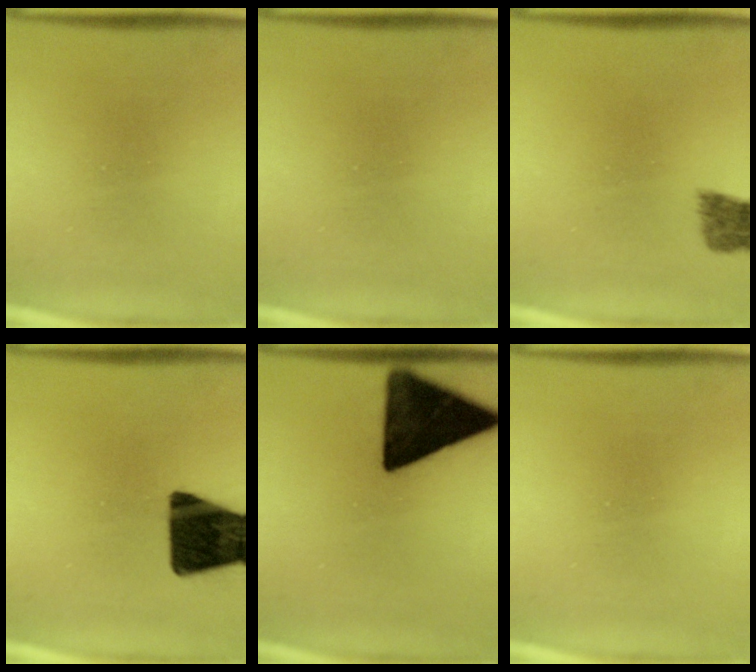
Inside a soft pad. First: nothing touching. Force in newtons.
{"total": 0.0}
{"total": 1.9}
{"total": 15.9}
{"total": 15.8}
{"total": 0.0}